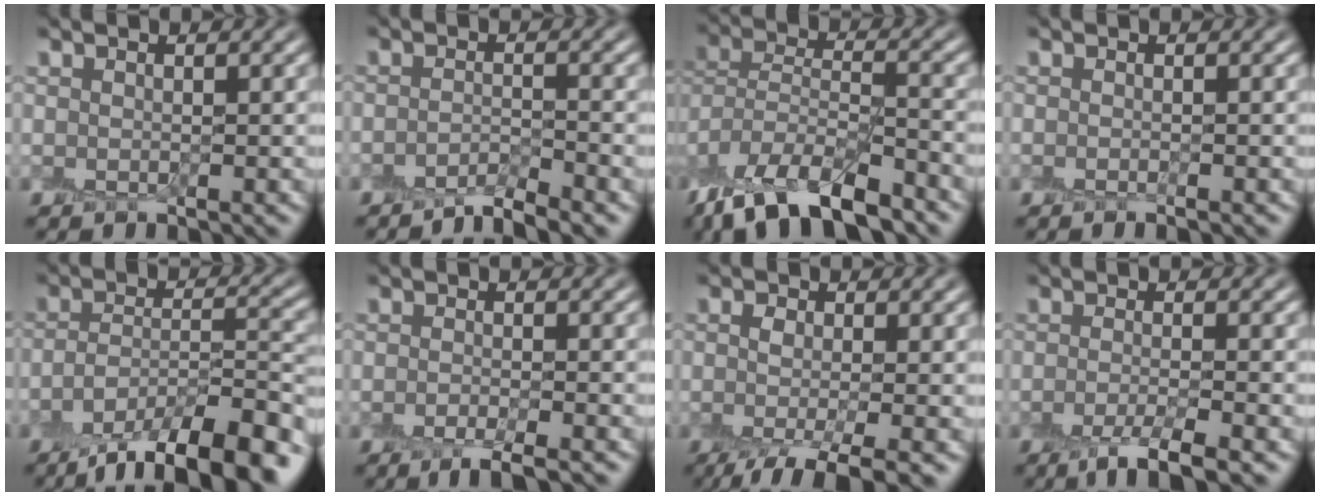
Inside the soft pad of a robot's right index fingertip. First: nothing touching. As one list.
[{"total": 2.8, "force": [-2.2, 0.5, 1.6], "torque": [-0.019, 0.002, -0.050]}, {"total": 11.8, "force": [-9.0, 4.2, 6.4], "torque": [-0.122, -0.002, -0.166]}, {"total": 0.9, "force": [-0.5, 0.3, 0.7], "torque": [-0.003, -0.004, -0.011]}, {"total": 11.2, "force": [-7.3, 3.8, 7.7], "torque": [-0.119, -0.004, -0.128]}, {"total": 2.7, "force": [-1.9, 0.6, 1.9], "torque": [-0.029, -0.006, -0.041]}, {"total": 5.5, "force": [-2.6, 1.9, 4.5], "torque": [-0.080, -0.007, -0.050]}, {"total": 4.0, "force": [-2.3, 1.0, 3.1], "torque": [-0.051, -0.008, -0.048]}]